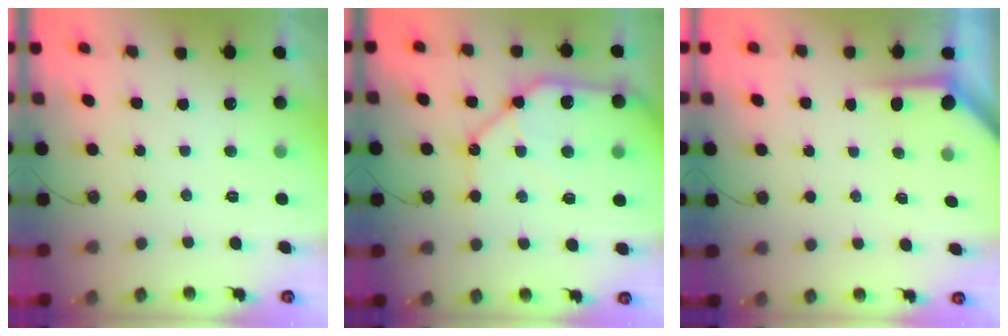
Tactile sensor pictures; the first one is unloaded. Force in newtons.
{"total": 17.9, "press": 17.7, "slide": 2.4}
{"total": 3.1, "press": 3.1, "slide": 0.4}